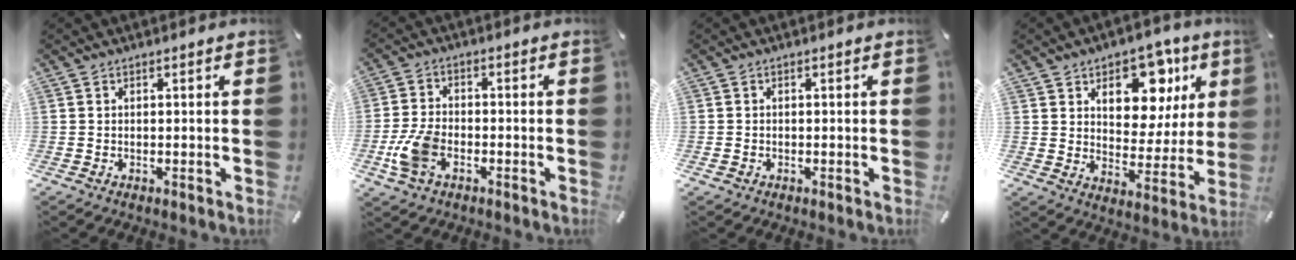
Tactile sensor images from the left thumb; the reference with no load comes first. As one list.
[{"total": 8.1, "force": [-3.0, 5.2, 5.4], "torque": [-0.122, 0.010, -0.055]}, {"total": 0.7, "force": [-0.3, 0.6, 0.3], "torque": [-0.005, 0.003, -0.007]}, {"total": 14.5, "force": [7.6, 9.8, 7.6], "torque": [-0.097, -0.047, 0.133]}]